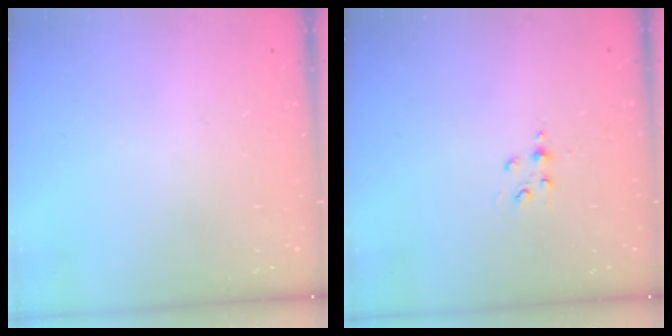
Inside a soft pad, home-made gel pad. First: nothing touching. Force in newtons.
{"total": 4.2, "press": 4.2, "slide": 0.4}